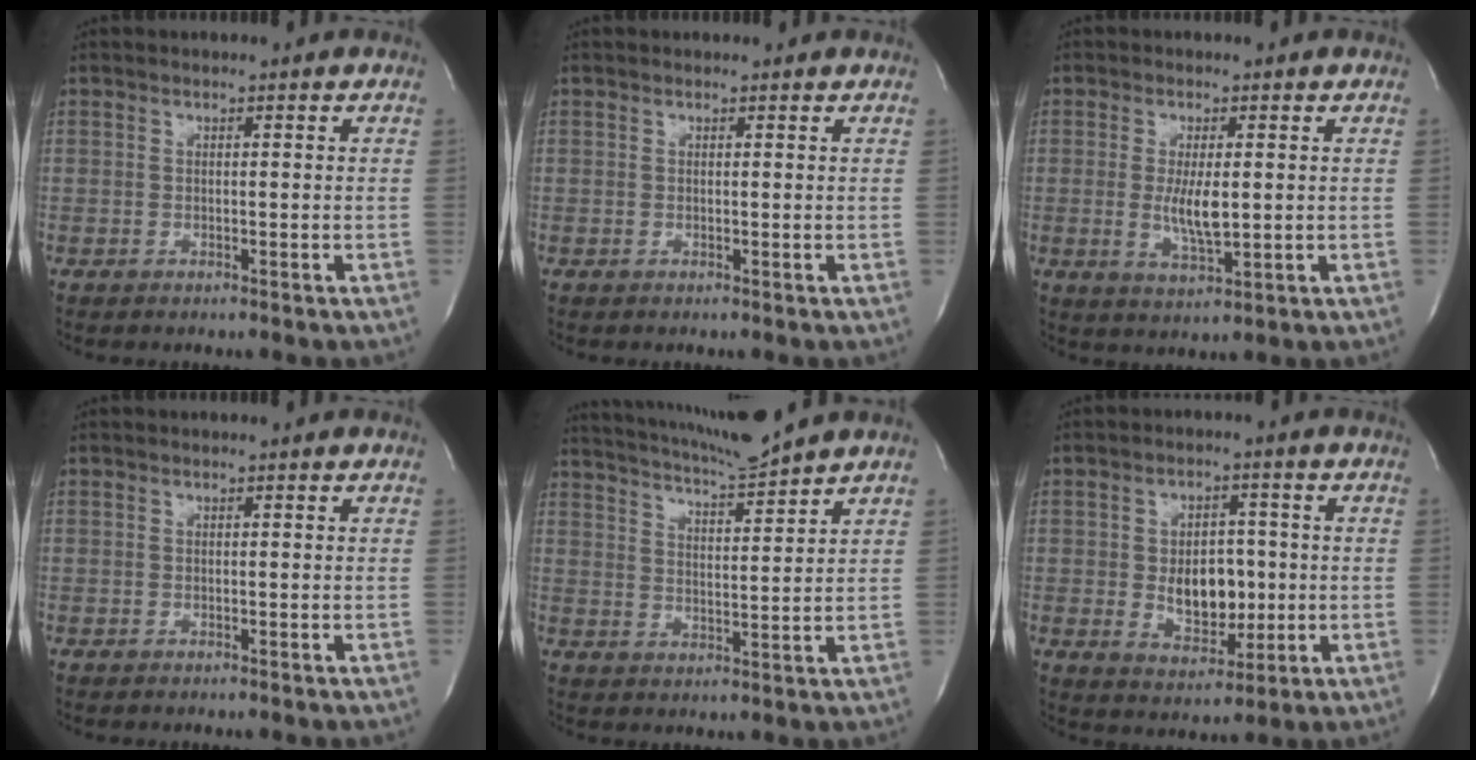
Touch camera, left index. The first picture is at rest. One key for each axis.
{"total": 0.5, "fx": 0.5, "fy": 0.2, "fz": -0.1, "tx": -0.007, "ty": 0.004, "tz": 0.005}
{"total": 5.1, "fx": -0.2, "fy": 1.1, "fz": 5.0, "tx": -0.100, "ty": -0.016, "tz": -0.002}
{"total": 0.0}
{"total": 9.4, "fx": 8.7, "fy": -1.6, "fz": 3.1, "tx": -0.062, "ty": -0.013, "tz": 0.144}
{"total": 7.7, "fx": -0.5, "fy": 4.8, "fz": 6.0, "tx": -0.098, "ty": -0.001, "tz": 0.001}